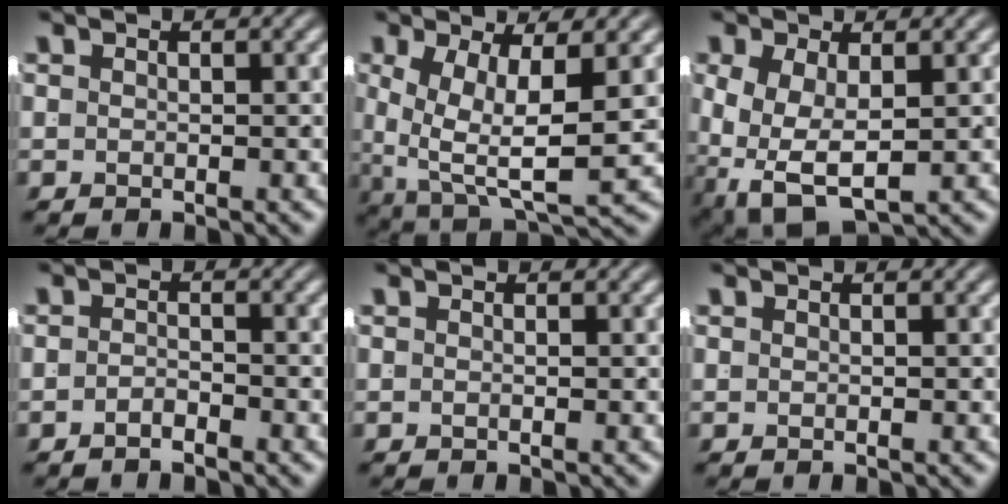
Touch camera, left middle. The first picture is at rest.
{"total": 7.5, "force": [-0.3, 3.5, 6.6], "torque": [-0.115, -0.040, 0.021]}
{"total": 6.8, "force": [-2.6, 4.6, 4.2], "torque": [-0.102, -0.053, -0.016]}
{"total": 1.5, "force": [-1.5, -0.4, 0.2], "torque": [0.005, -0.003, -0.028]}
{"total": 0.0}
{"total": 0.0}